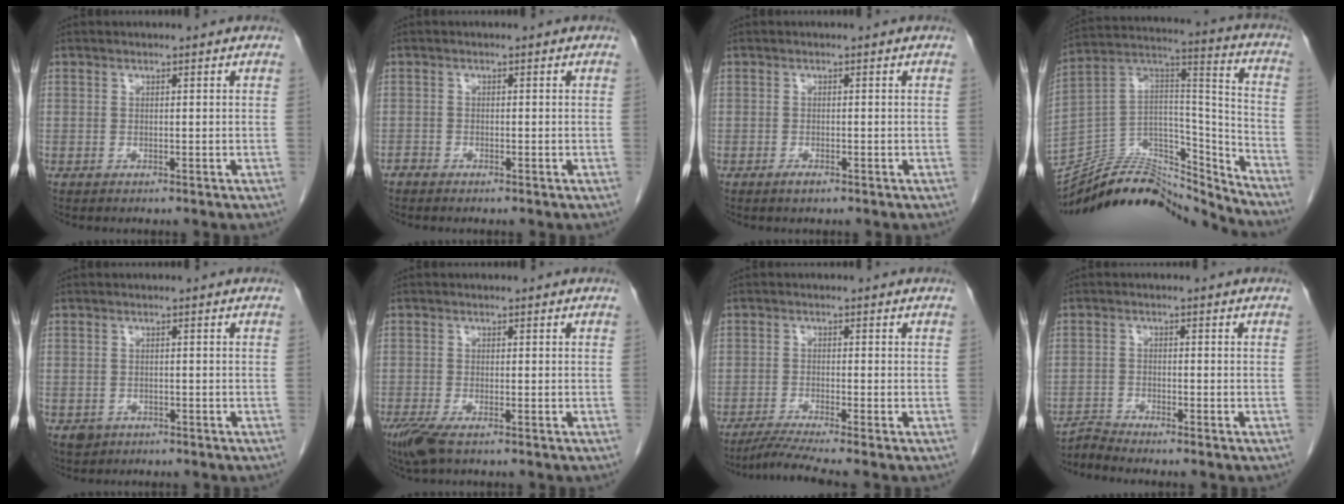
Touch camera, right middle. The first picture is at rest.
{"total": 0.7, "force": [-0.6, 0.1, 0.1], "torque": [0.001, 0.000, -0.014]}
{"total": 1.0, "force": [-0.6, 0.2, 0.7], "torque": [-0.013, 0.000, -0.008]}
{"total": 23.6, "force": [-22.5, 4.9, 5.3], "torque": [-0.121, 0.041, -0.366]}
{"total": 2.9, "force": [-1.7, 2.3, 0.6], "torque": [-0.010, 0.002, -0.022]}
{"total": 4.2, "force": [-2.8, 1.1, 3.0], "torque": [-0.065, -0.013, -0.048]}
{"total": 4.8, "force": [-3.9, -1.3, 2.5], "torque": [-0.050, -0.020, -0.075]}
{"total": 2.5, "force": [-2.3, -0.9, -0.5], "torque": [0.012, -0.017, -0.045]}